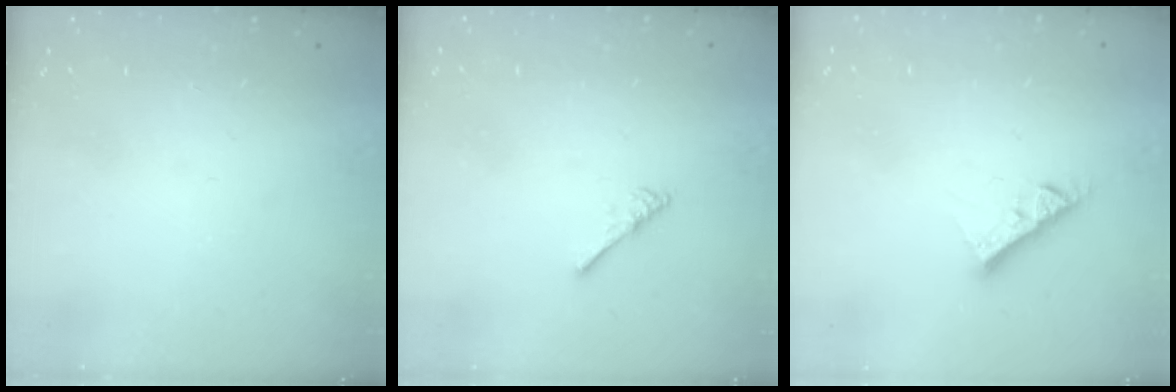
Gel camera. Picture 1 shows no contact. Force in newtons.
{"total": 2.7, "press": 2.6, "slide": 0.5}
{"total": 7.7, "press": 7.7, "slide": 0.3}